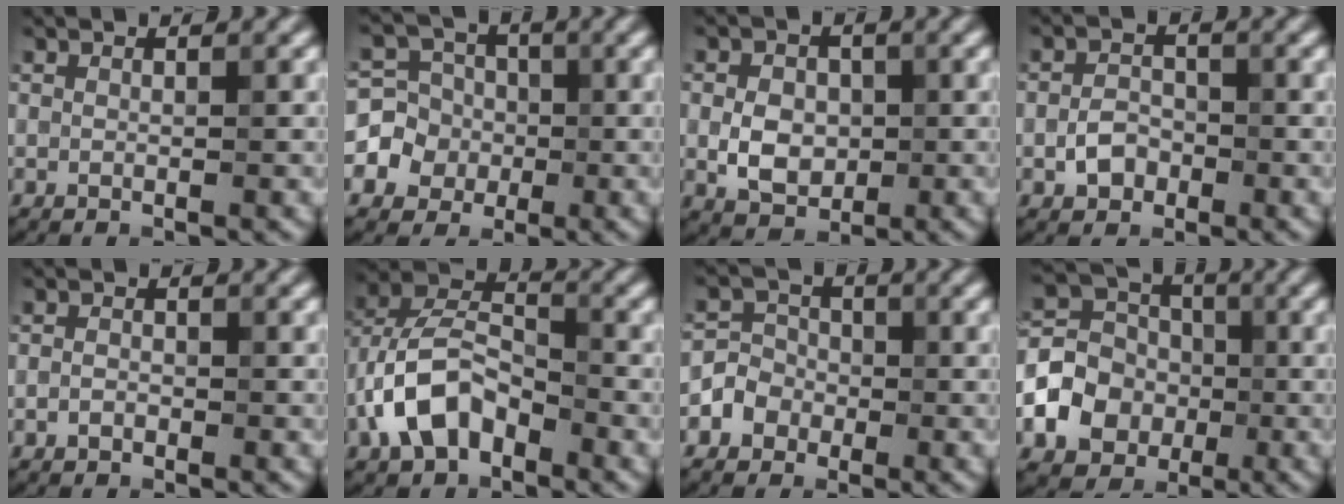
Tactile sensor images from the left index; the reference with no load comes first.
{"total": 5.7, "force": [-1.2, 5.4, 1.2], "torque": [-0.009, 0.016, -0.042]}
{"total": 3.8, "force": [-0.4, 3.0, 2.4], "torque": [-0.041, -0.002, -0.009]}
{"total": 2.4, "force": [-1.0, 1.8, 1.2], "torque": [-0.019, 0.004, -0.024]}
{"total": 1.0, "force": [-0.5, 0.8, 0.5], "torque": [-0.009, 0.000, -0.012]}
{"total": 7.1, "force": [-3.2, 4.3, 4.7], "torque": [-0.094, 0.011, -0.067]}
{"total": 3.0, "force": [-1.2, 2.7, 0.5], "torque": [0.014, 0.007, -0.032]}
{"total": 6.5, "force": [-1.9, 5.5, 2.8], "torque": [-0.052, 0.006, -0.048]}